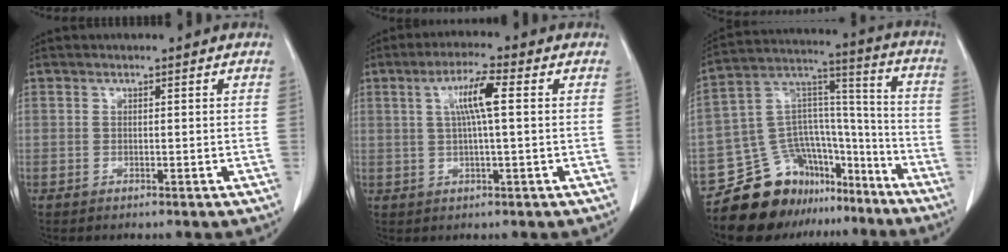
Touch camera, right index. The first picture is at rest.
{"total": 5.9, "force": [1.3, 0.2, 5.8], "torque": [-0.108, 0.009, 0.023]}
{"total": 17.5, "force": [-13.4, 9.6, 5.9], "torque": [-0.090, 0.076, -0.221]}